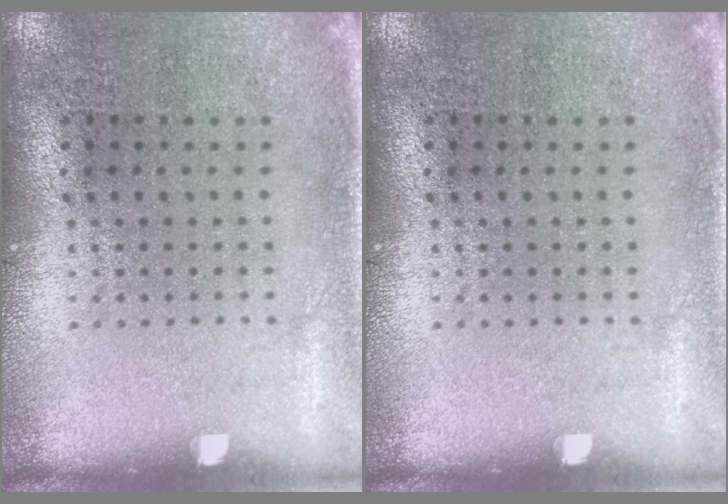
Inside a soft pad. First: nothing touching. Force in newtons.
{"total": 0.0}